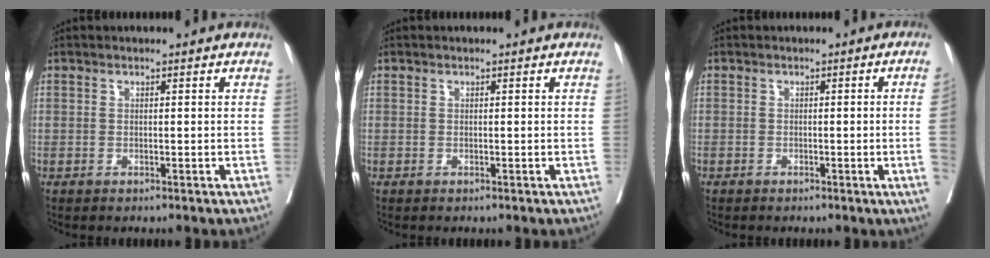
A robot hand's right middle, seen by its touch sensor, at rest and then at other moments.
{"total": 0.0}
{"total": 3.3, "force": [-0.5, -1.4, 2.9], "torque": [-0.033, -0.004, -0.007]}